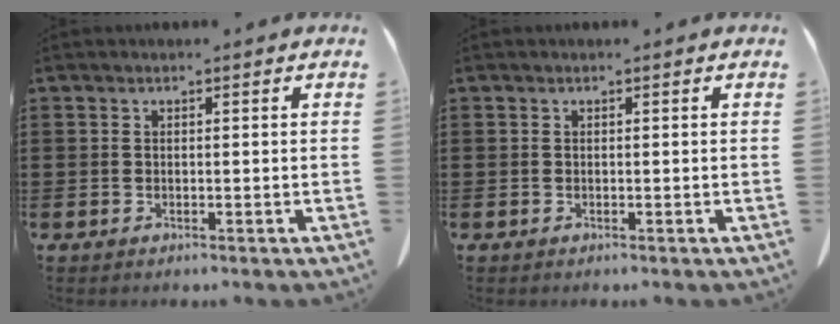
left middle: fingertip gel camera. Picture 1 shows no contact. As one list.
[{"total": 0.0}]